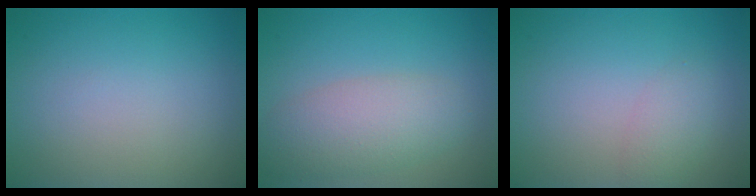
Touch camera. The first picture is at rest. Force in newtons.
{"total": 4.6, "press": 4.6, "slide": 0.2}
{"total": 1.7, "press": 1.7, "slide": 0.0}